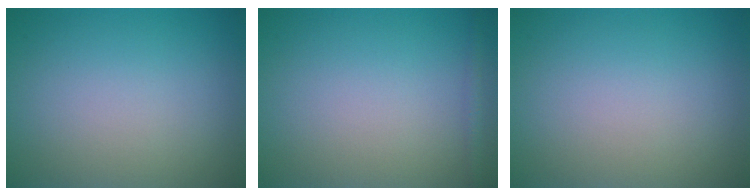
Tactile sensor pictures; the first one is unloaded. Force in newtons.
{"total": 1.0, "press": 1.0, "slide": 0.1}
{"total": 0.0}